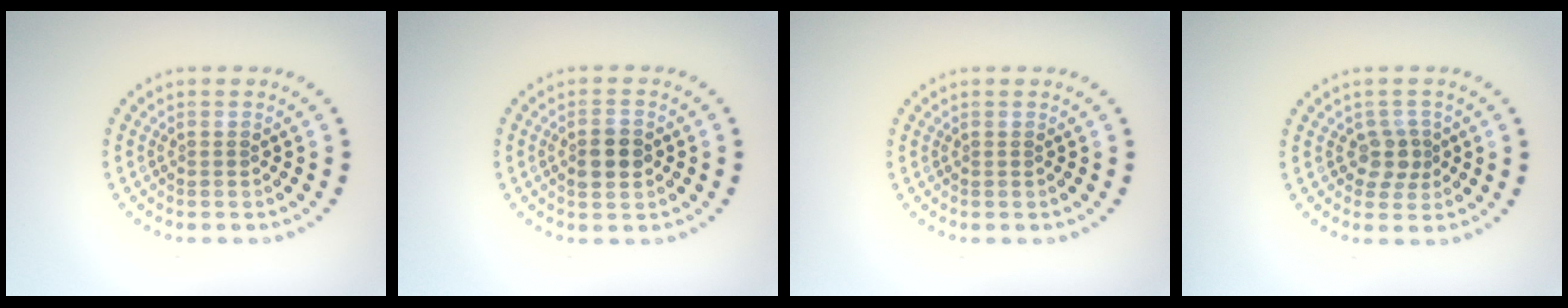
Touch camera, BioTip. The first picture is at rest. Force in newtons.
{"total": 2.5, "press": 2.5, "slide": 0.2}
{"total": 0.0}
{"total": 2.1, "press": 1.8, "slide": 1.1}